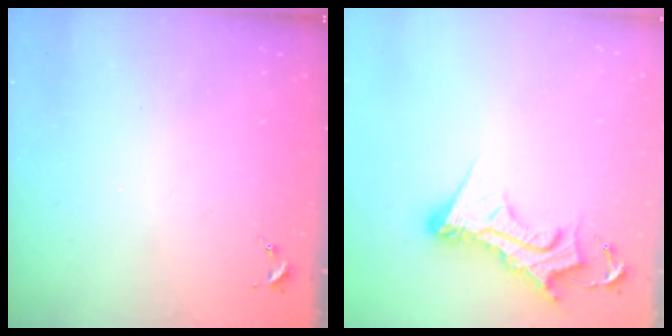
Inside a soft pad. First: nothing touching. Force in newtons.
{"total": 10.5, "press": 10.4, "slide": 1.1}